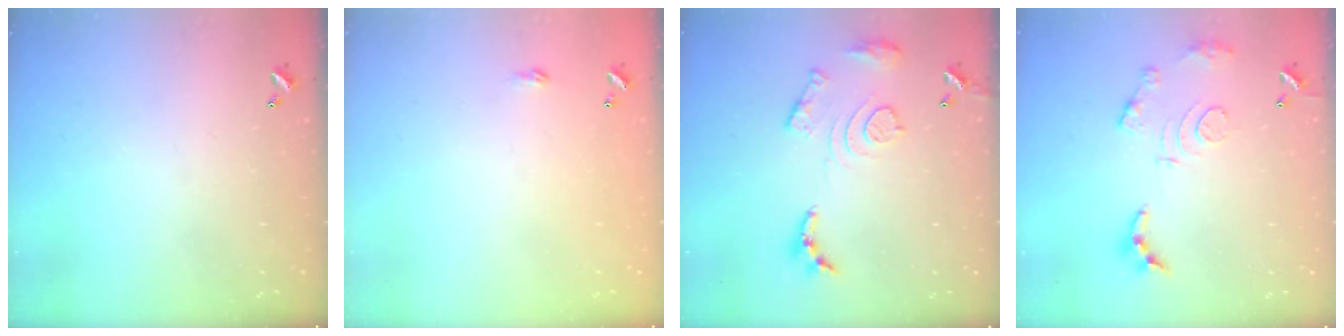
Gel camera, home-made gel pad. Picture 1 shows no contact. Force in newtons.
{"total": 2.3, "press": 2.3, "slide": 0.4}
{"total": 12.3, "press": 12.2, "slide": 1.0}
{"total": 10.7, "press": 10.7, "slide": 0.7}